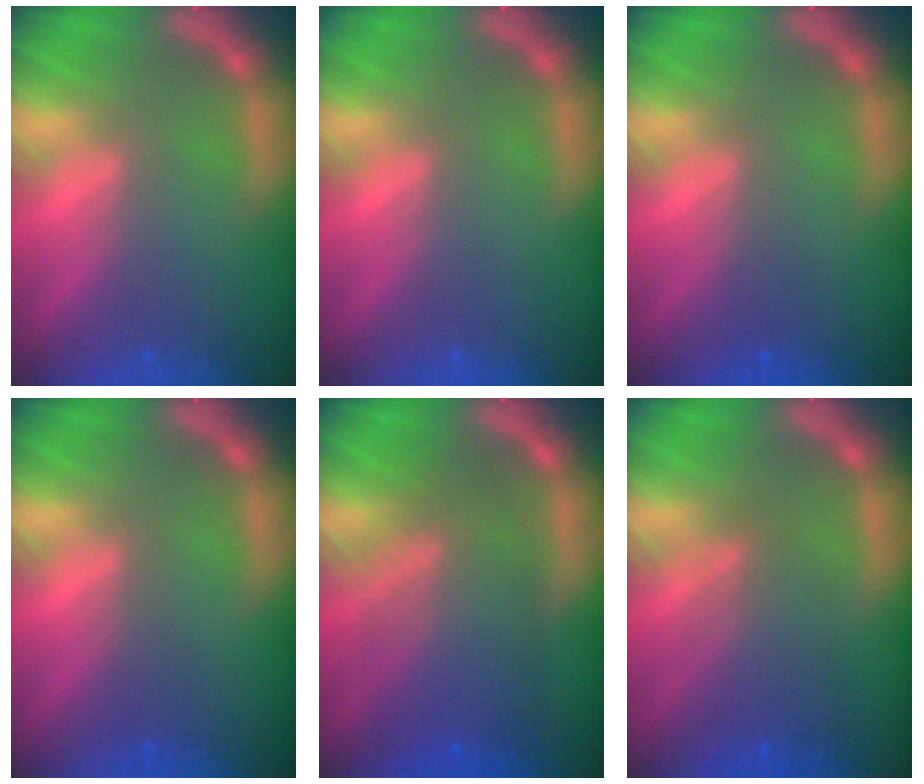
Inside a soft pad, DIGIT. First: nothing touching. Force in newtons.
{"total": 0.0}
{"total": 1.0}
{"total": 1.0}
{"total": 8.1}
{"total": 4.6}